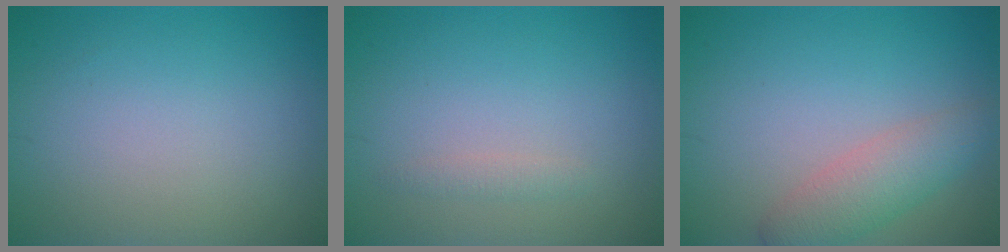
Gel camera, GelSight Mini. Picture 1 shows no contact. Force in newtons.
{"total": 0.8, "press": 0.8, "slide": 0.0}
{"total": 3.5, "press": 3.5, "slide": 0.3}